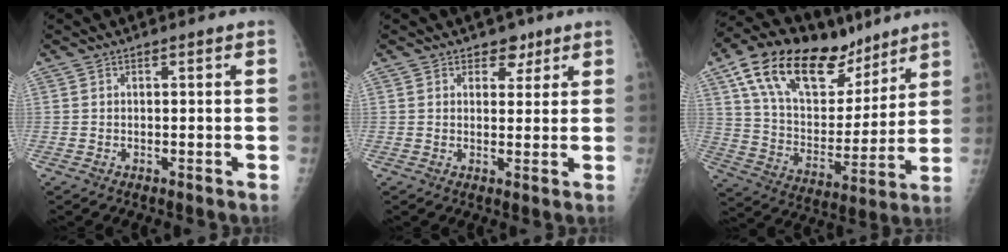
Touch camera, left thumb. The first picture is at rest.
{"total": 3.4, "force": [2.2, 2.5, 1.0], "torque": [0.010, -0.011, 0.029]}
{"total": 25.2, "force": [15.7, 12.9, 14.9], "torque": [-0.216, -0.035, 0.271]}